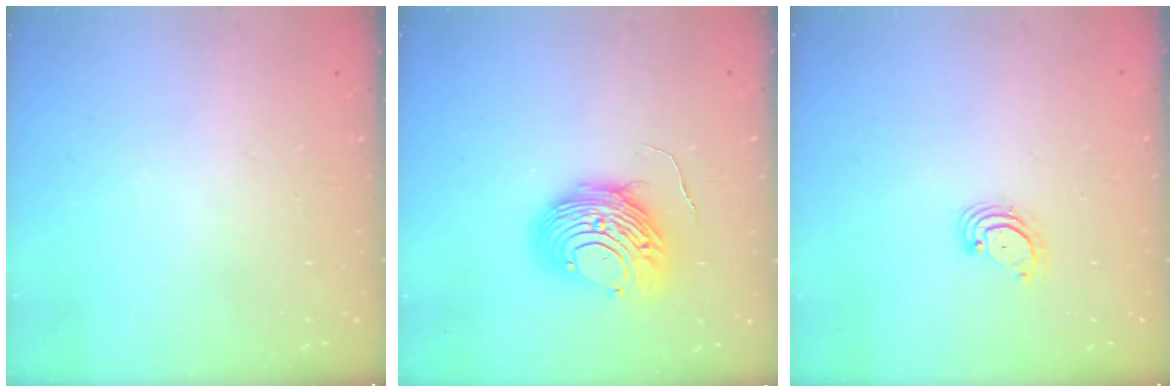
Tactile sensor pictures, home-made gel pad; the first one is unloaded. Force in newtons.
{"total": 11.6, "press": 11.5, "slide": 1.2}
{"total": 3.1, "press": 3.1, "slide": 0.3}